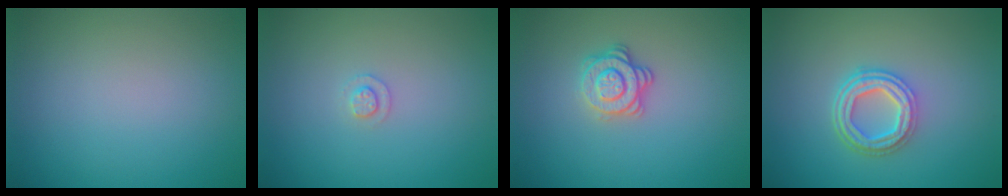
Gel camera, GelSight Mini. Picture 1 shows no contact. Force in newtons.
{"total": 1.0, "press": 1.0, "slide": 0.2}
{"total": 2.8, "press": 2.5, "slide": 1.2}
{"total": 4.2, "press": 3.2, "slide": 2.6}